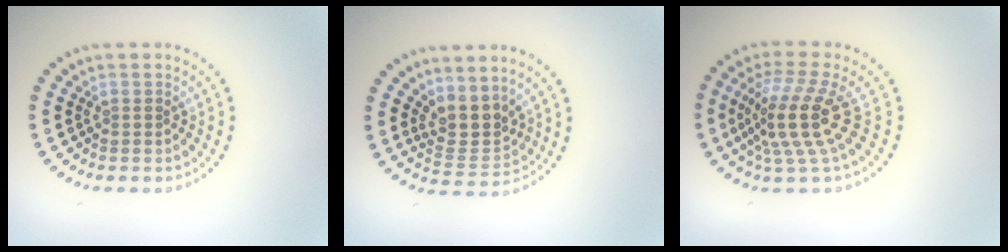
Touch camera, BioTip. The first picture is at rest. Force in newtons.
{"total": 3.2, "press": 2.4, "slide": 2.1}
{"total": 5.1, "press": 3.7, "slide": 3.5}